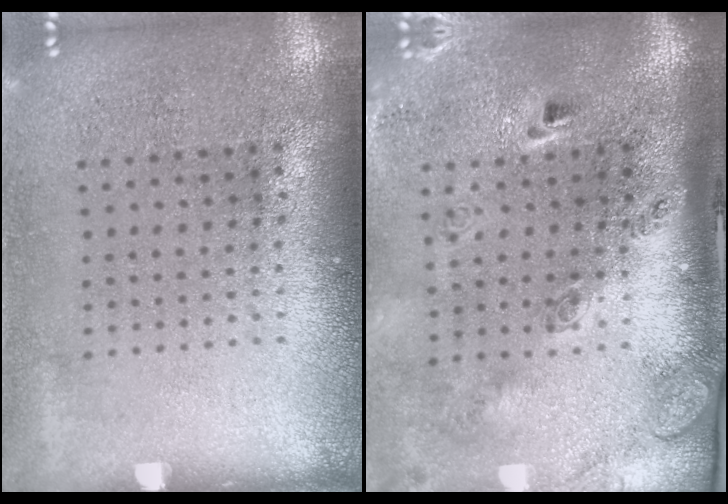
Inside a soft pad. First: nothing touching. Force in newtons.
{"total": 2.9, "press": 2.0, "slide": 2.1}